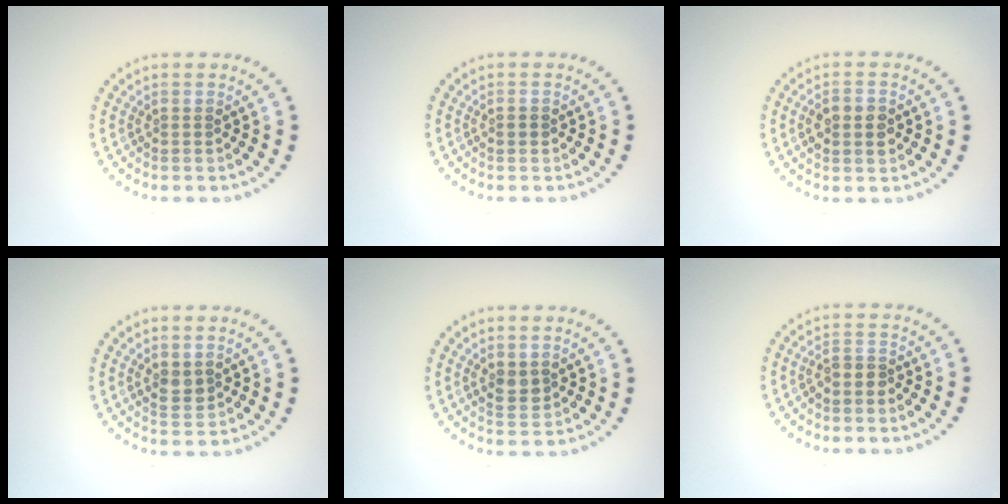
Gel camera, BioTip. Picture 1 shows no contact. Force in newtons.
{"total": 0.8, "press": 0.8, "slide": 0.1}
{"total": 2.4, "press": 2.4, "slide": 0.1}
{"total": 1.7, "press": 1.7, "slide": 0.3}
{"total": 1.7, "press": 1.7, "slide": 0.3}
{"total": 1.7, "press": 1.5, "slide": 0.9}